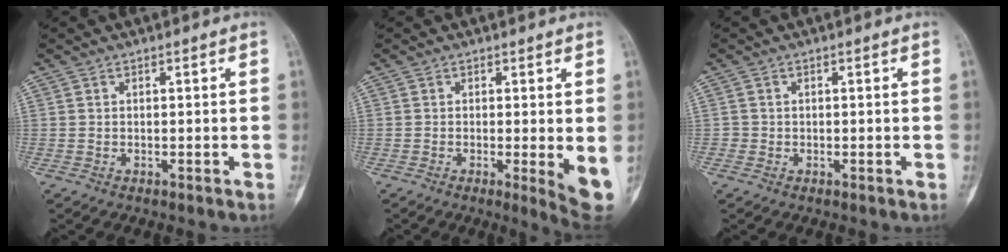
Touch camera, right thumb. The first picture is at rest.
{"total": 5.3, "force": [-0.6, 1.0, 5.2], "torque": [-0.073, -0.015, -0.010]}
{"total": 0.8, "force": [-0.2, 0.8, 0.0], "torque": [0.004, 0.005, -0.004]}